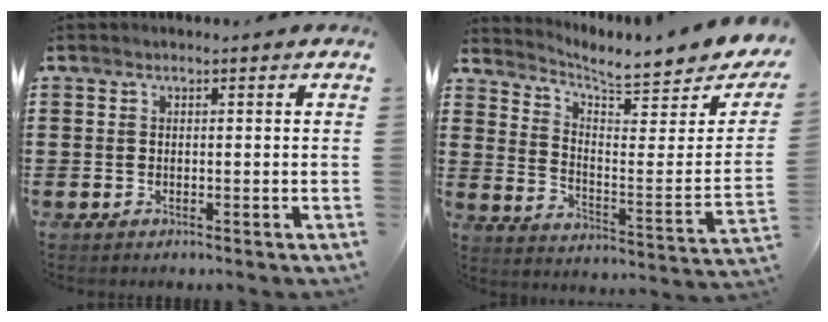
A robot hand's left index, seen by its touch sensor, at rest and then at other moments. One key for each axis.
{"total": 4.9, "fx": 4.6, "fy": 0.0, "fz": 1.7, "tx": -0.053, "ty": -0.045, "tz": 0.070}